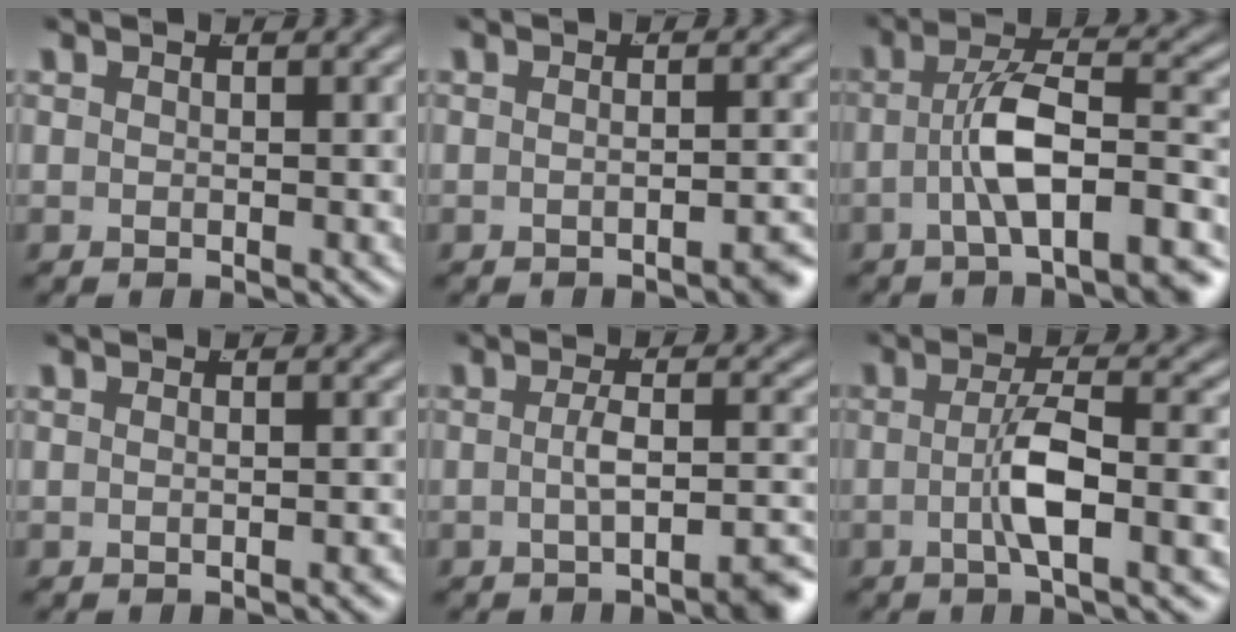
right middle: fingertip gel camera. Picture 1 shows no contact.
{"total": 2.3, "force": [-1.8, 0.3, 1.4], "torque": [-0.017, 0.003, -0.032]}
{"total": 6.2, "force": [-3.1, 1.8, 5.1], "torque": [-0.083, -0.002, -0.045]}
{"total": 0.8, "force": [-0.7, 0.0, 0.4], "torque": [-0.009, 0.003, -0.012]}
{"total": 4.2, "force": [-2.9, 0.5, 3.0], "torque": [-0.044, -0.007, -0.045]}
{"total": 4.3, "force": [-1.3, 0.0, 4.1], "torque": [-0.072, 0.000, -0.019]}